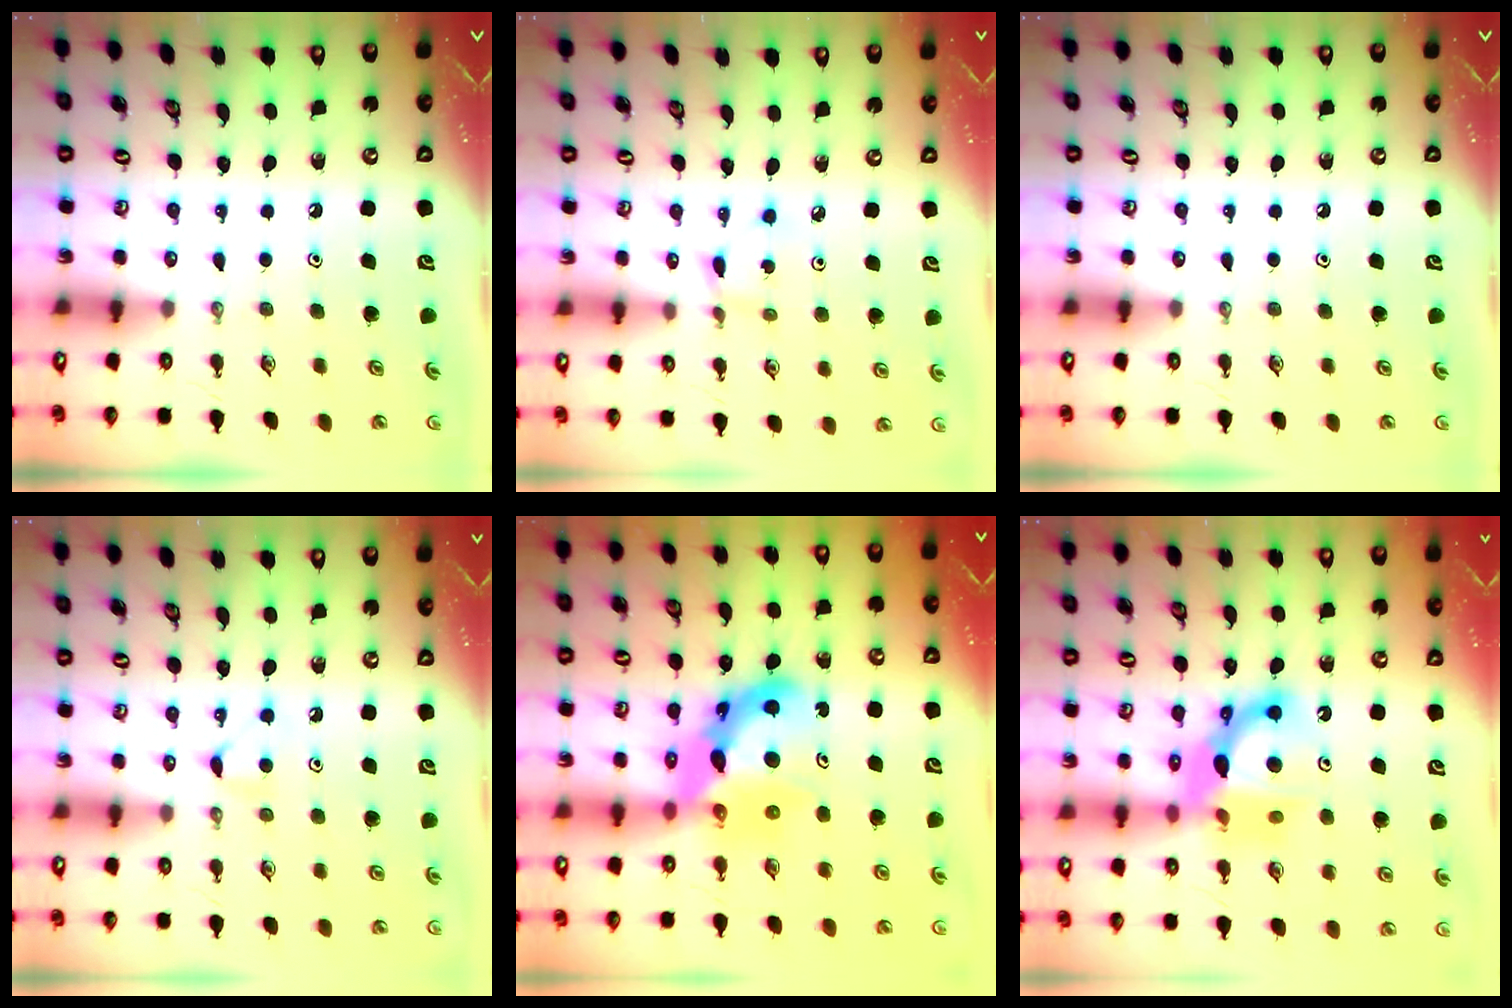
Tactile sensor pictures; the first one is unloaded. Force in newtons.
{"total": 1.3, "press": 1.3, "slide": 0.1}
{"total": 0.0}
{"total": 5.2, "press": 5.2, "slide": 0.4}
{"total": 12.3, "press": 12.2, "slide": 1.2}
{"total": 11.3, "press": 11.0, "slide": 2.4}